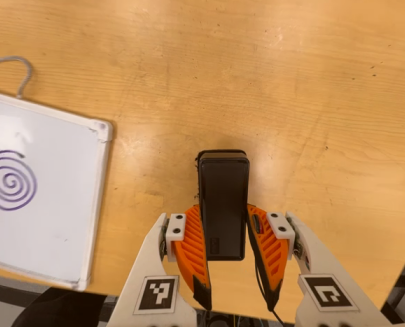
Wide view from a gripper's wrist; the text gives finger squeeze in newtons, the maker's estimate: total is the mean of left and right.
{"total": 5.3, "left": 3.7, "right": 6.9}